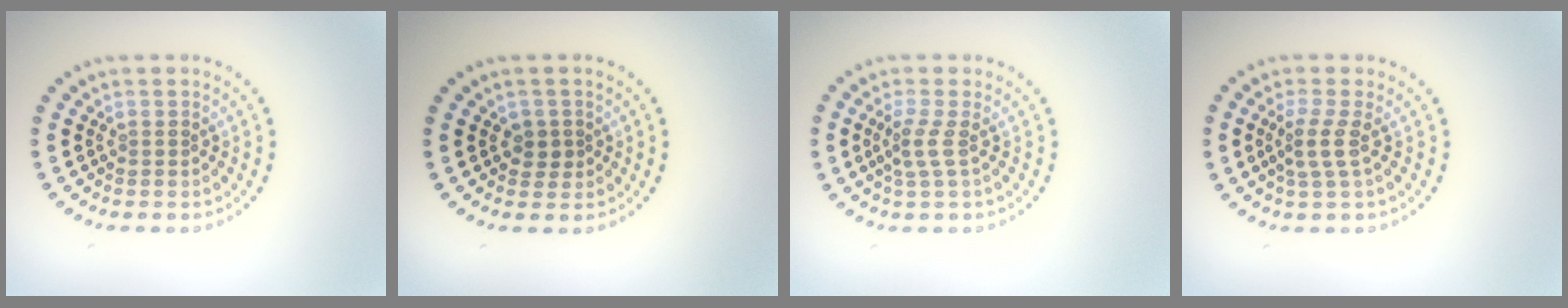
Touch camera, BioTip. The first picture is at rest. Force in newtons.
{"total": 1.4, "press": 1.3, "slide": 0.7}
{"total": 1.8, "press": 1.3, "slide": 1.2}
{"total": 2.2, "press": 1.7, "slide": 1.4}